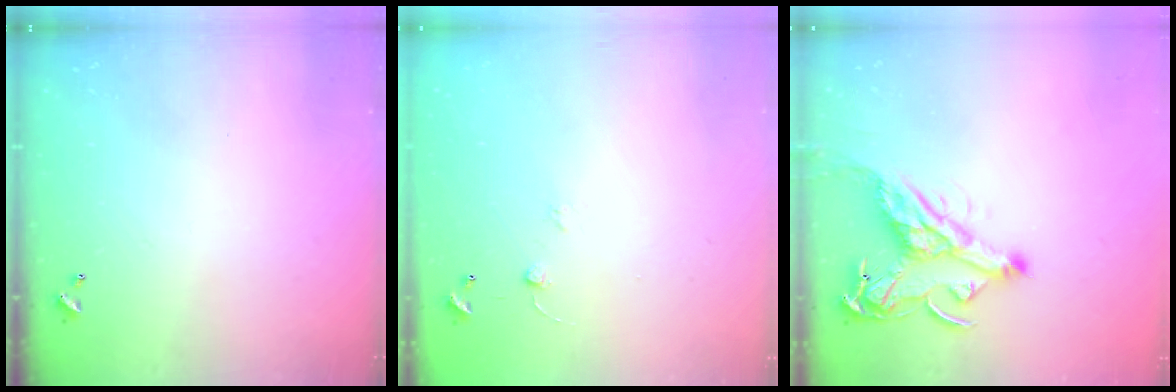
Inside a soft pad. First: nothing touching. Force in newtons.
{"total": 6.2, "press": 6.2, "slide": 0.6}
{"total": 10.2, "press": 10.1, "slide": 1.5}